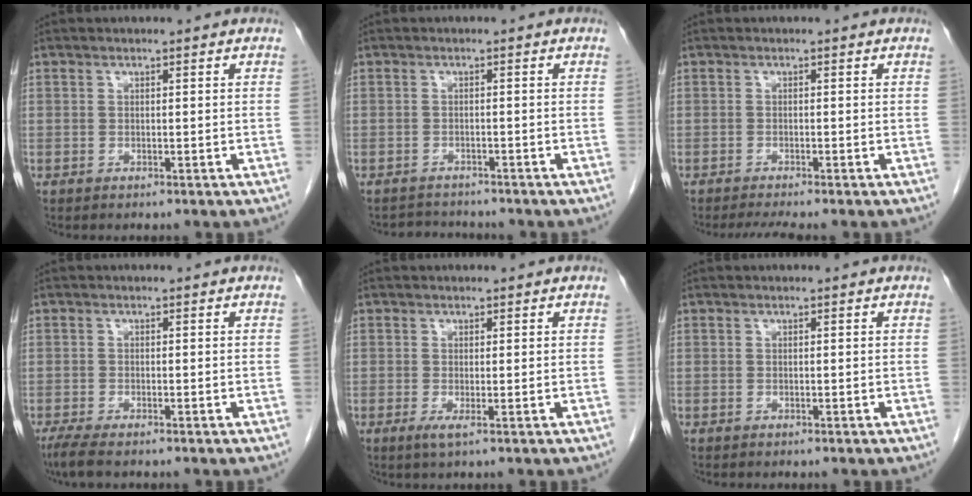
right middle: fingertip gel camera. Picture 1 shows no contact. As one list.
[{"total": 3.0, "force": [-3.0, 0.5, -0.3], "torque": [0.005, -0.008, -0.046]}, {"total": 2.8, "force": [-2.4, -0.4, 1.4], "torque": [-0.024, -0.008, -0.040]}, {"total": 3.2, "force": [-2.5, 0.4, 2.0], "torque": [-0.041, -0.011, -0.043]}, {"total": 1.4, "force": [-0.4, 0.0, 1.4], "torque": [-0.027, -0.005, -0.005]}, {"total": 0.0}]